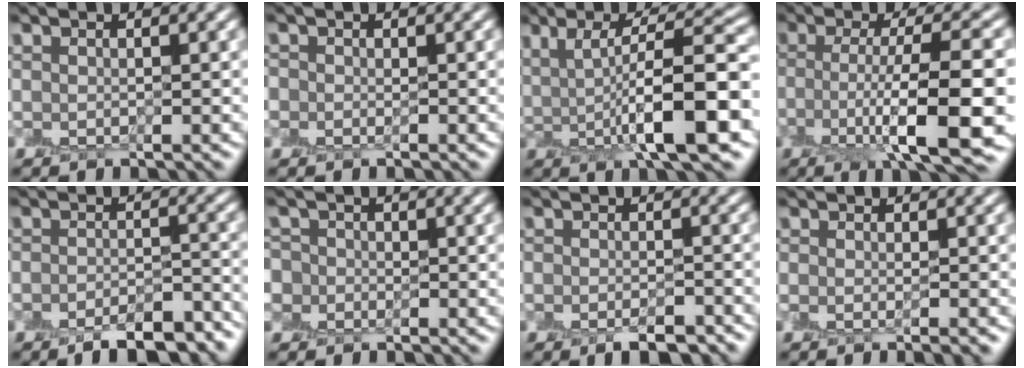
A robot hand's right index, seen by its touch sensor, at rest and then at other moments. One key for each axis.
{"total": 1.0, "fx": -0.4, "fy": 0.9, "fz": 0.1, "tx": 0.003, "ty": 0.000, "tz": -0.011}
{"total": 9.5, "fx": -0.1, "fy": 2.4, "fz": 9.1, "tx": -0.134, "ty": 0.004, "tz": 0.002}
{"total": 9.1, "fx": -2.2, "fy": 2.0, "fz": 8.6, "tx": -0.121, "ty": -0.004, "tz": -0.039}
{"total": 6.1, "fx": -4.8, "fy": 1.8, "fz": 3.2, "tx": -0.048, "ty": -0.006, "tz": -0.070}
{"total": 3.4, "fx": -0.4, "fy": 3.3, "fz": 0.9, "tx": 0.009, "ty": 0.020, "tz": -0.044}
{"total": 2.9, "fx": -2.2, "fy": 0.8, "fz": 1.6, "tx": -0.026, "ty": -0.003, "tz": -0.034}
{"total": 1.1, "fx": -0.5, "fy": 0.2, "fz": 0.9, "tx": -0.011, "ty": -0.005, "tz": -0.014}